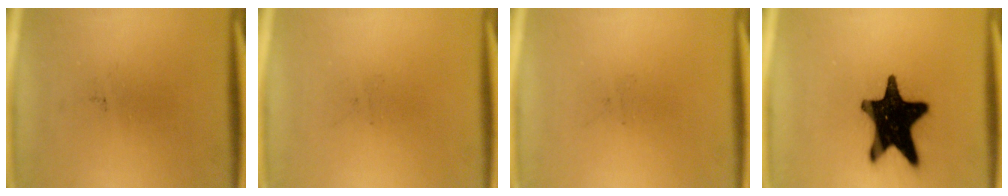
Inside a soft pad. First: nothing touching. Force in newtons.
{"total": 0.0}
{"total": 0.0}
{"total": 20.1}